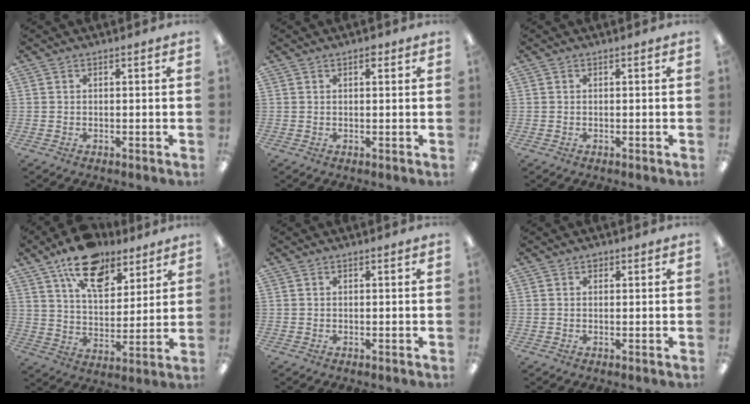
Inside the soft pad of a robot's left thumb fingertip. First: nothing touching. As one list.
[{"total": 1.3, "force": [0.9, 0.6, 0.8], "torque": [-0.002, -0.005, 0.011]}, {"total": 0.0}, {"total": 15.4, "force": [10.7, 7.8, 7.9], "torque": [-0.122, -0.053, 0.189]}, {"total": 0.0}, {"total": 0.9, "force": [0.6, 0.6, 0.4], "torque": [-0.001, -0.001, 0.008]}]